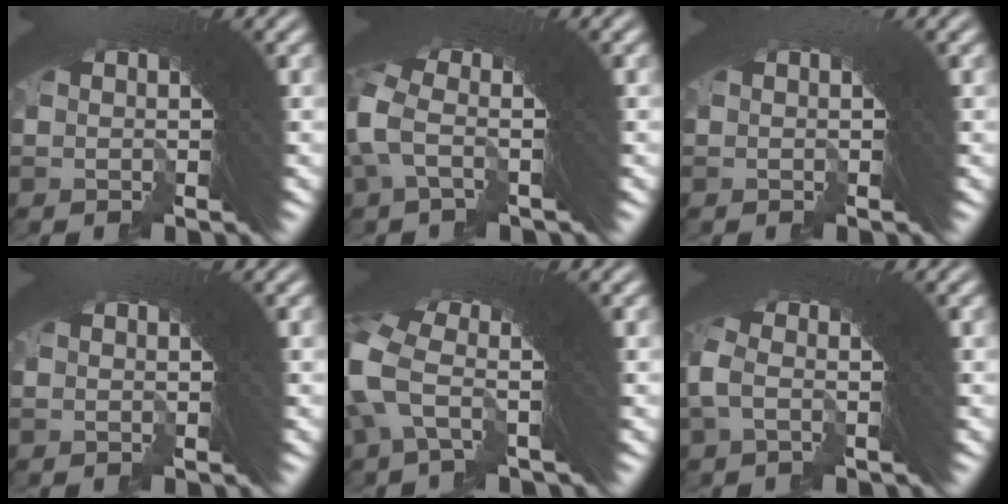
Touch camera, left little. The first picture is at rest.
{"total": 2.3, "force": [-0.3, 0.6, 2.2], "torque": [-0.057, -0.001, -0.006]}
{"total": 0.7, "force": [-0.3, 0.4, 0.5], "torque": [-0.005, -0.004, -0.007]}
{"total": 0.5, "force": [-0.2, -0.5, 0.0], "torque": [0.012, 0.015, -0.011]}
{"total": 3.0, "force": [-0.1, 1.0, 2.8], "torque": [-0.069, -0.005, -0.002]}
{"total": 1.4, "force": [-0.7, -0.2, 1.2], "torque": [-0.033, 0.005, -0.014]}